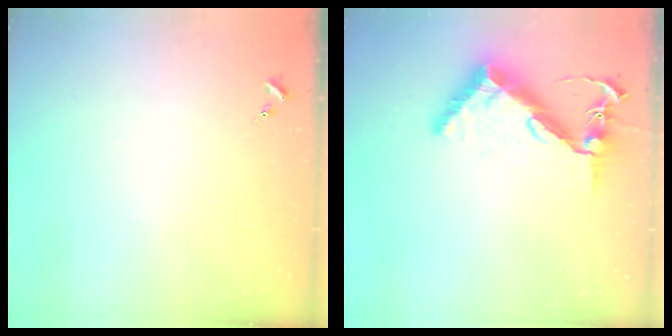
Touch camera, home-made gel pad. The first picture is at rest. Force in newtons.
{"total": 13.5, "press": 13.4, "slide": 1.2}